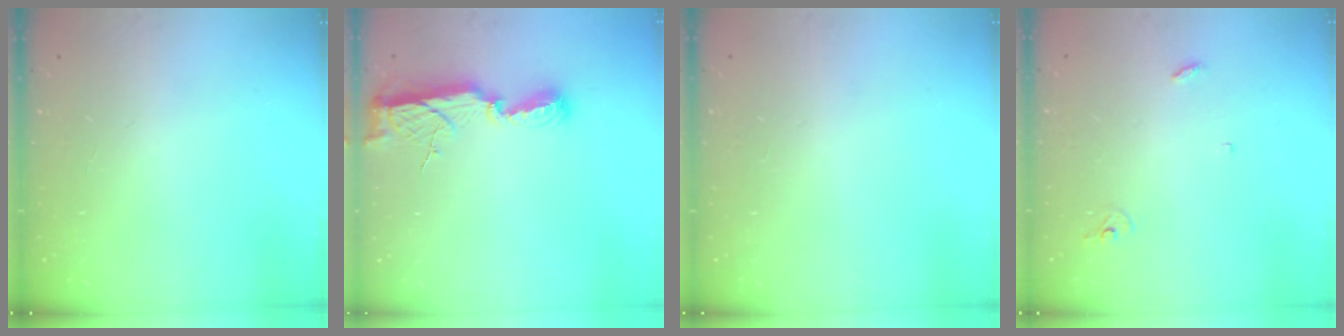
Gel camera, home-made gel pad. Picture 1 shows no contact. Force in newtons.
{"total": 8.4, "press": 8.4, "slide": 0.5}
{"total": 1.0, "press": 0.8, "slide": 0.6}
{"total": 2.9, "press": 2.9, "slide": 0.2}